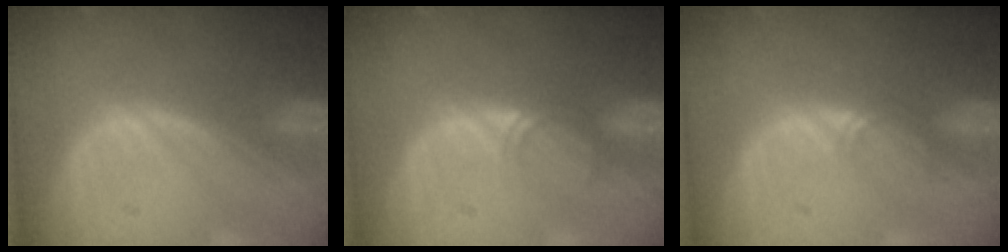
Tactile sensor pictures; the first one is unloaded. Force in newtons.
{"total": 1.8, "press": 1.5, "slide": 1.1}
{"total": 1.4, "press": 1.1, "slide": 0.9}